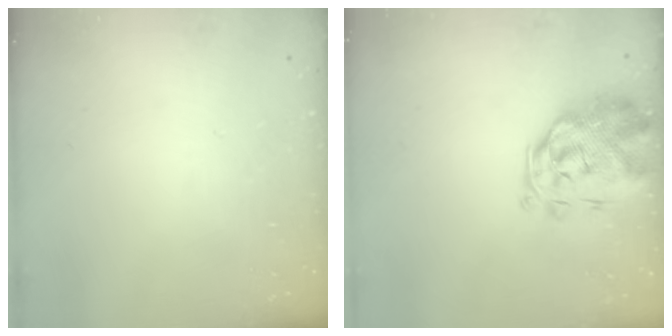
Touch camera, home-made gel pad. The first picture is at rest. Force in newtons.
{"total": 3.4, "press": 3.0, "slide": 1.6}